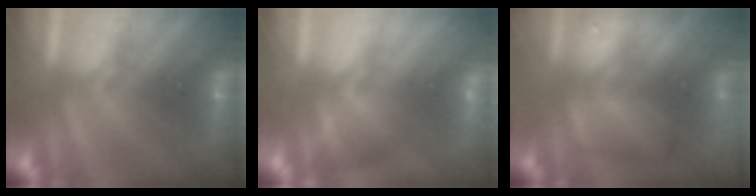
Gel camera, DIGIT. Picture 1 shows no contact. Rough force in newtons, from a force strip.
{"total": 2.9}
{"total": 6.5}